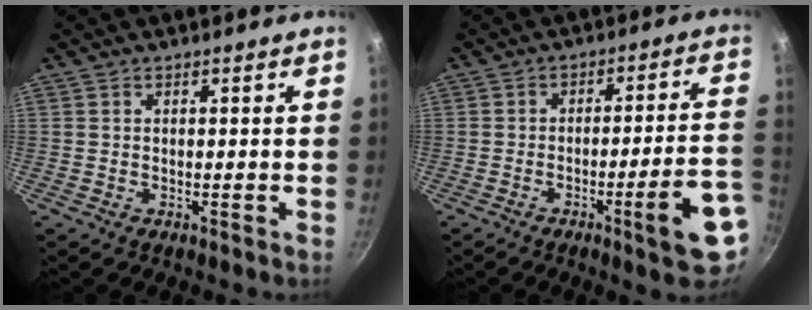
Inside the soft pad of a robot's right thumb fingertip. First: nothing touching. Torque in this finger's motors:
{"motor_torque": [0.68, -0.29, 0.34, 0.23, 0.05]}